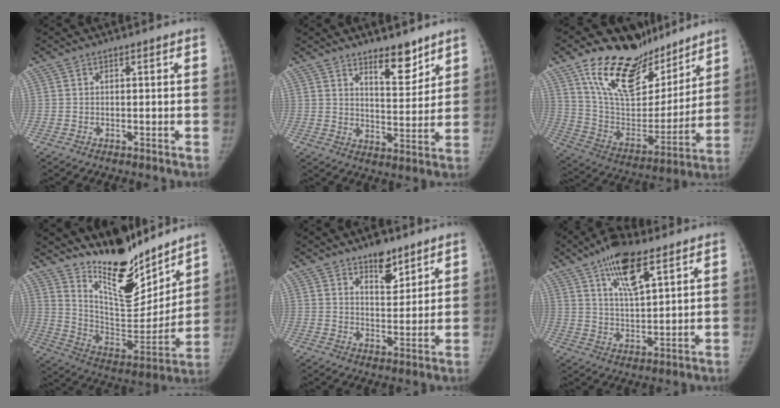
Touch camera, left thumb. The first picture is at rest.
{"total": 7.8, "force": [5.9, 2.8, 4.2], "torque": [-0.037, -0.052, 0.092]}
{"total": 24.5, "force": [17.6, 11.6, 12.5], "torque": [-0.165, -0.086, 0.304]}
{"total": 20.9, "force": [17.1, 6.8, 9.9], "torque": [-0.104, -0.127, 0.289]}
{"total": 6.7, "force": [4.8, 3.0, 3.5], "torque": [-0.025, -0.037, 0.075]}
{"total": 11.6, "force": [6.8, 4.0, 8.5], "torque": [-0.132, -0.029, 0.118]}